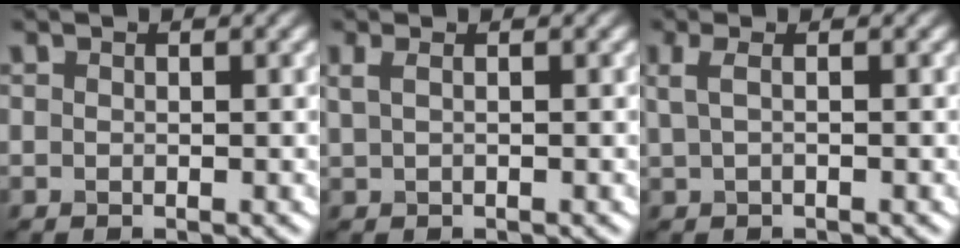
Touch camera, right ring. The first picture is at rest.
{"total": 1.5, "force": [0.7, 0.6, 1.2], "torque": [-0.026, -0.002, 0.008]}
{"total": 1.7, "force": [0.5, 0.6, 1.6], "torque": [-0.035, 0.000, 0.006]}